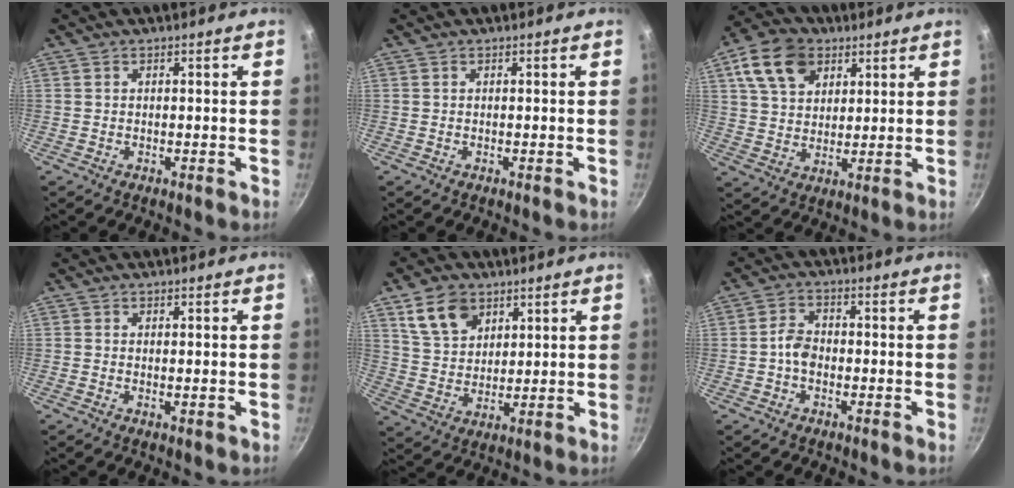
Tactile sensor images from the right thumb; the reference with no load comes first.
{"total": 0.0}
{"total": 12.5, "force": [5.8, 8.8, 6.9], "torque": [-0.102, -0.005, 0.101]}
{"total": 0.7, "force": [0.1, 0.3, 0.6], "torque": [-0.011, -0.003, 0.000]}
{"total": 10.0, "force": [5.4, 6.8, 5.0], "torque": [-0.069, -0.018, 0.107]}
{"total": 4.0, "force": [-0.9, 2.9, 2.5], "torque": [-0.034, 0.019, -0.023]}